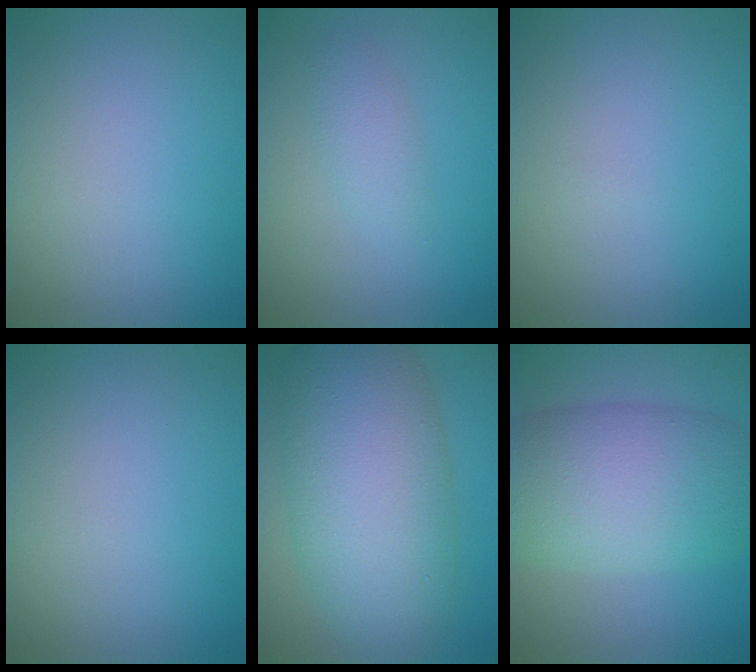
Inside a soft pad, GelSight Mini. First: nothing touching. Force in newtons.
{"total": 1.7, "press": 1.7, "slide": 0.1}
{"total": 0.0}
{"total": 0.0}
{"total": 10.8, "press": 10.8, "slide": 0.4}
{"total": 9.2, "press": 9.1, "slide": 0.4}